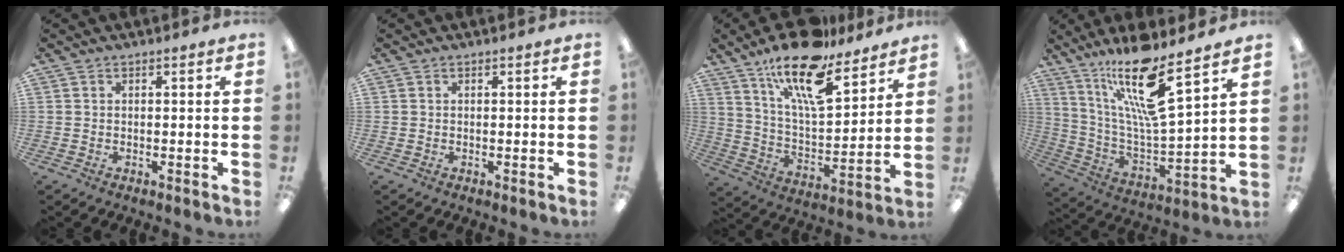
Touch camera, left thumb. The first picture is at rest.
{"total": 0.0}
{"total": 19.3, "force": [14.2, 6.4, 11.4], "torque": [-0.197, -0.086, 0.242]}
{"total": 18.5, "force": [13.0, 3.5, 12.7], "torque": [-0.242, -0.076, 0.211]}